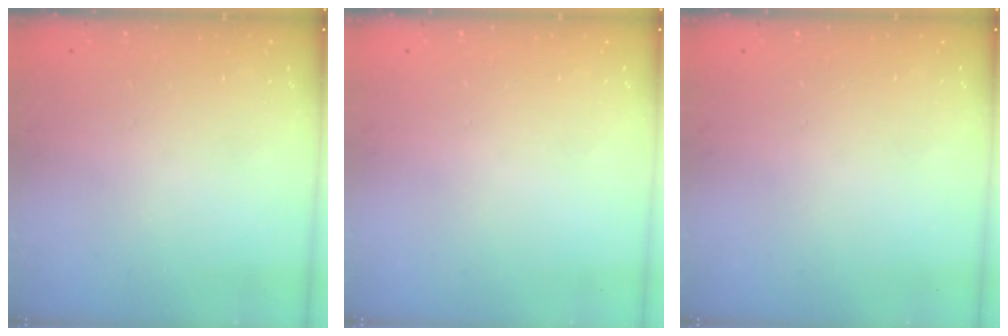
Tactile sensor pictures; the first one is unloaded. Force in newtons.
{"total": 0.0}
{"total": 0.0}